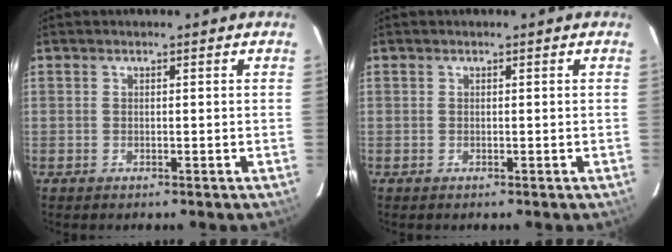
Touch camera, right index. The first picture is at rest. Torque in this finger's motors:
{"motor_torque": [0.00, 0.00, 0.00, 0.00]}